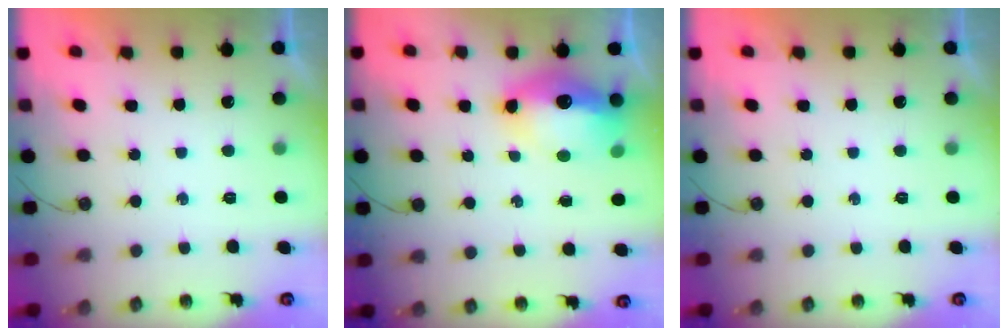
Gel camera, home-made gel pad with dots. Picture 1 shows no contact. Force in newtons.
{"total": 14.3, "press": 14.2, "slide": 1.3}
{"total": 0.0}